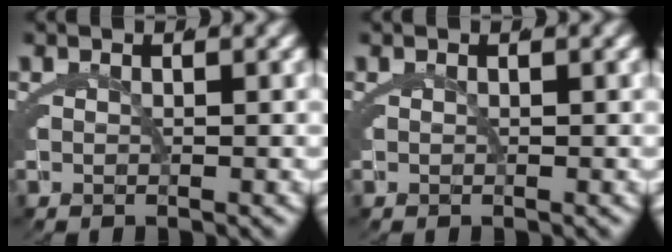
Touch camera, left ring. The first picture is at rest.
{"total": 0.0}